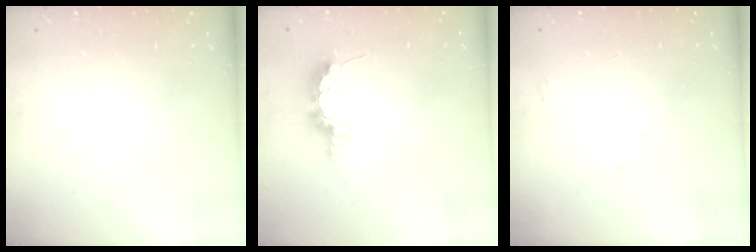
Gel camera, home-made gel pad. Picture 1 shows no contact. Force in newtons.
{"total": 8.8, "press": 8.8, "slide": 0.5}
{"total": 2.5, "press": 2.5, "slide": 0.3}